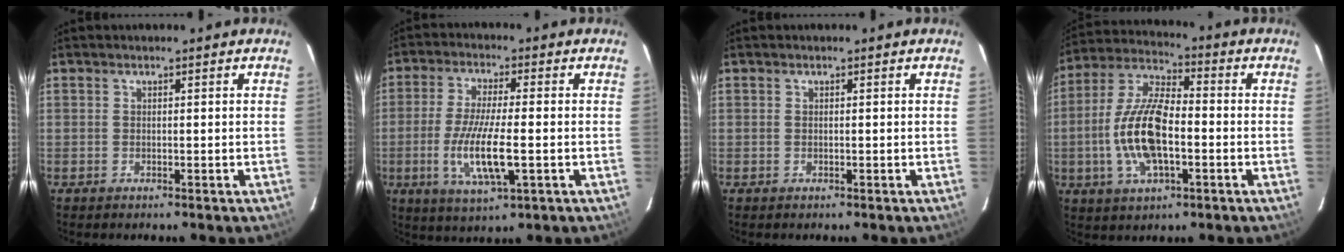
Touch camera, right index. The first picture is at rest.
{"total": 11.0, "force": [-2.7, 2.2, 10.4], "torque": [-0.208, -0.018, -0.050]}
{"total": 0.0}
{"total": 14.3, "force": [-2.9, 5.9, 12.7], "torque": [-0.267, 0.004, -0.057]}